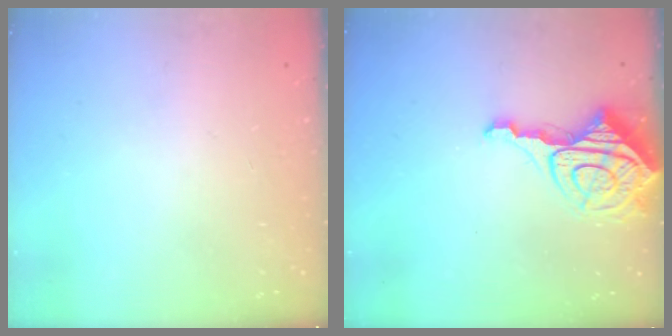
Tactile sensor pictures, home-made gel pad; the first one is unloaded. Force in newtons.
{"total": 11.8, "press": 11.7, "slide": 1.2}